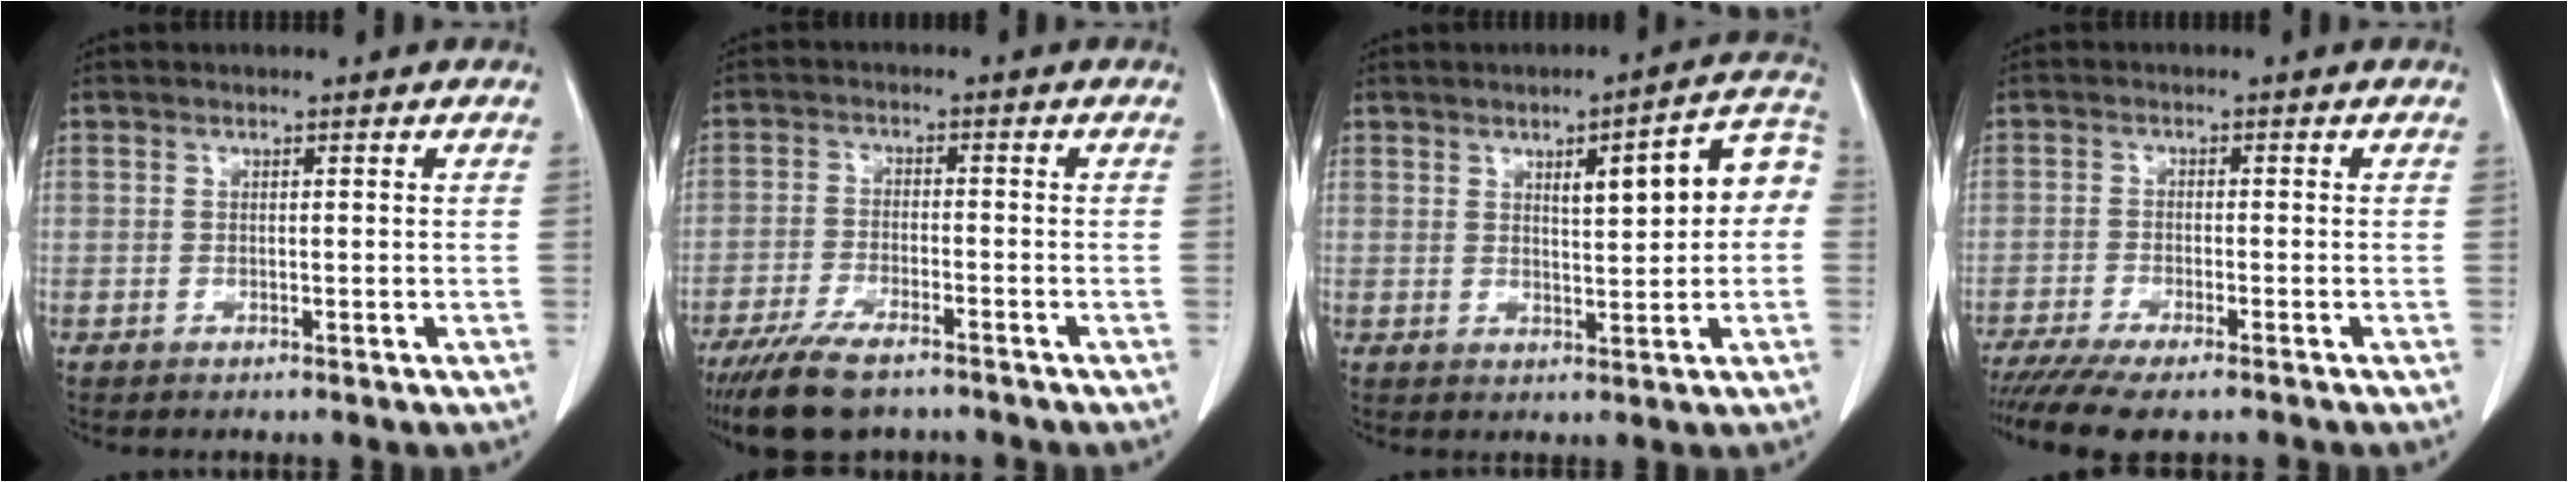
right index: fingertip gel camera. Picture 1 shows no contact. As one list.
[{"total": 8.9, "force": [-6.9, 2.4, 5.1], "torque": [-0.093, -0.019, -0.118]}, {"total": 9.2, "force": [1.6, 2.2, 8.8], "torque": [-0.115, 0.030, 0.020]}, {"total": 9.6, "force": [-7.9, 1.3, 5.3], "torque": [-0.081, -0.016, -0.124]}]